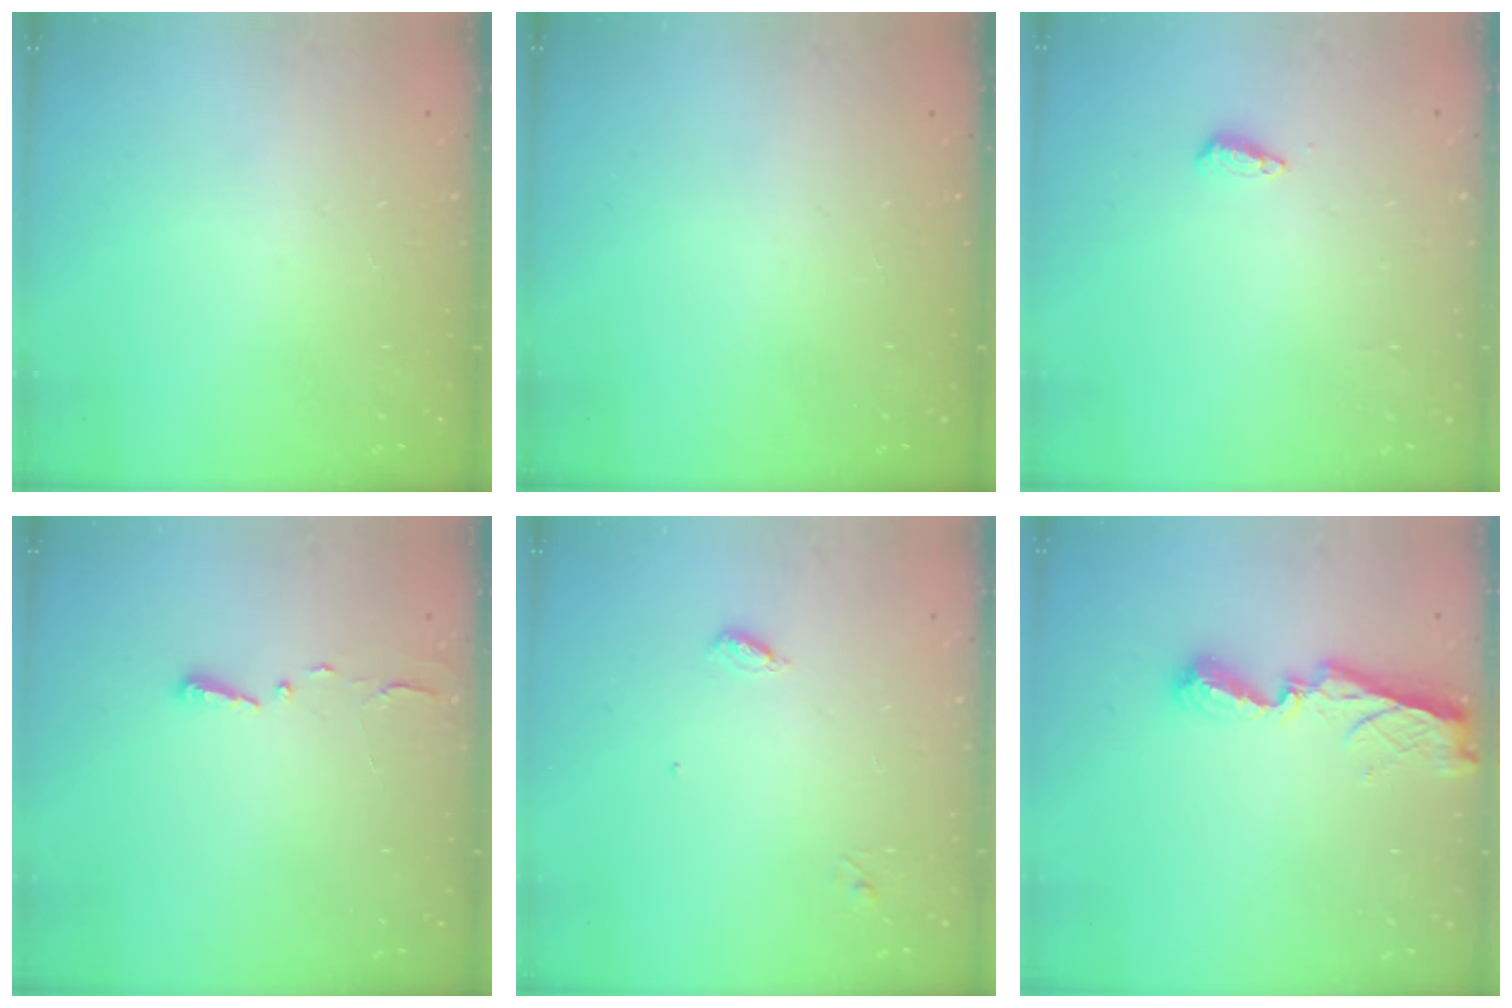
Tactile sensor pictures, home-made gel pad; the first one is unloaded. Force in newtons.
{"total": 0.0}
{"total": 5.3, "press": 5.2, "slide": 1.1}
{"total": 2.7, "press": 2.7, "slide": 0.4}
{"total": 3.6, "press": 3.6, "slide": 0.3}
{"total": 8.5, "press": 8.5, "slide": 0.8}